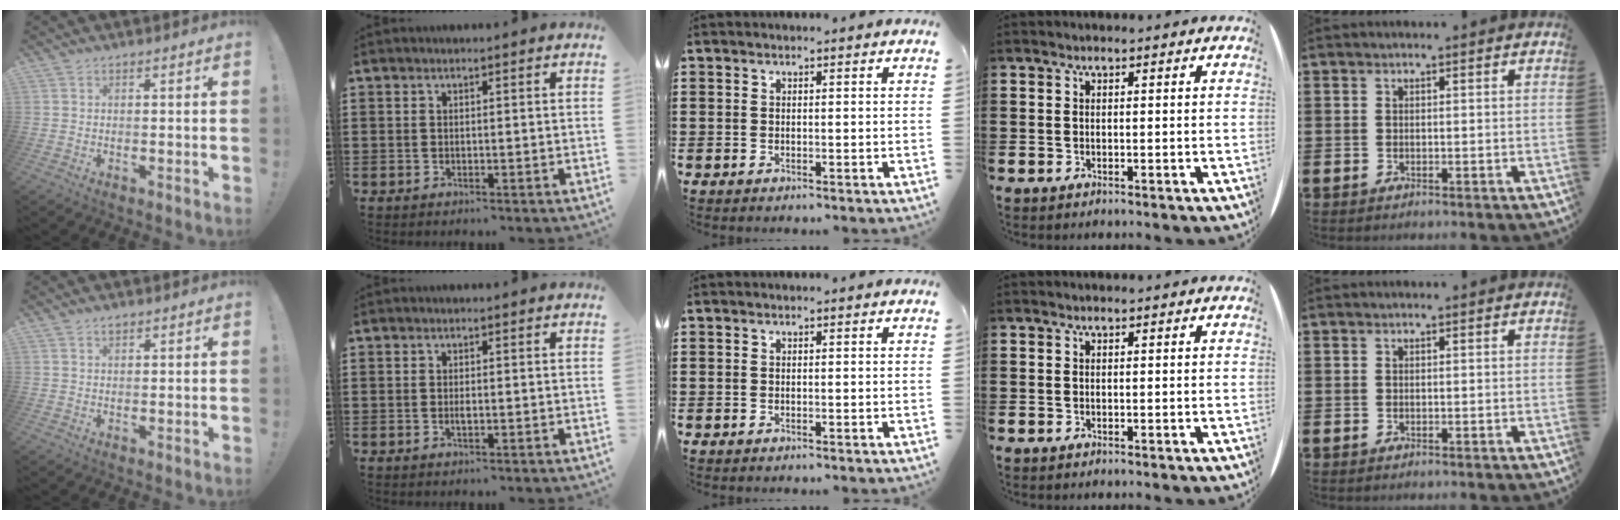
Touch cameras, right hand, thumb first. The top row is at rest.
{"thumb": {"total": 1.0, "force": [0.8, 0.4, 0.4], "torque": [-0.008, -0.001, 0.015]}, "index": {"total": 1.1, "force": [-0.2, 0.4, 1.0], "torque": [-0.020, -0.001, -0.003]}}